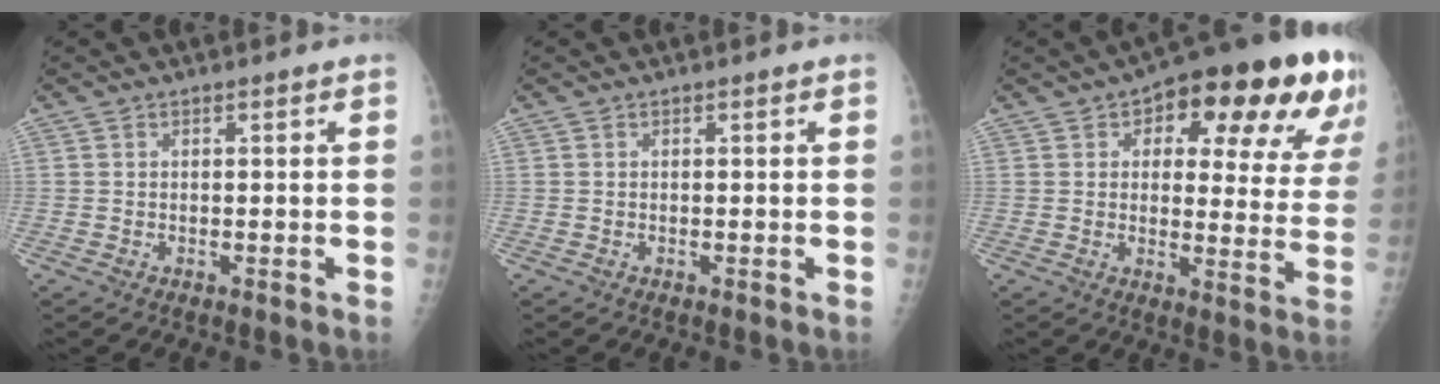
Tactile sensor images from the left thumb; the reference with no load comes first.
{"total": 0.0}
{"total": 23.8, "force": [11.9, 9.9, 18.1], "torque": [-0.191, -0.007, 0.151]}